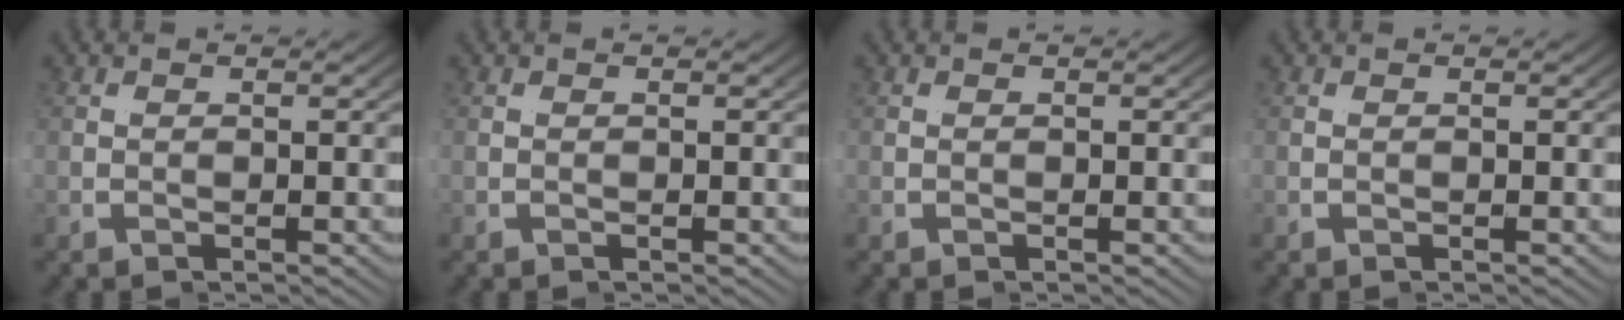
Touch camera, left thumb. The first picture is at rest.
{"total": 0.0}
{"total": 0.0}
{"total": 0.0}